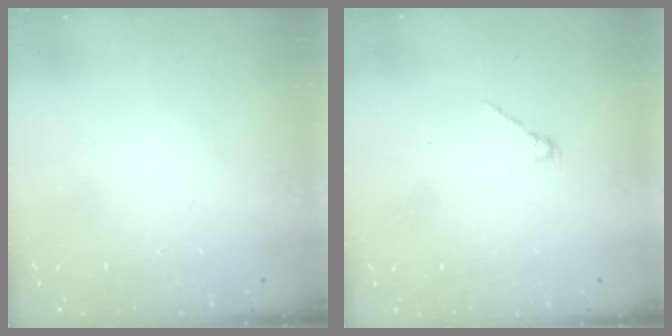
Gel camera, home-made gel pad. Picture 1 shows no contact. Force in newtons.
{"total": 1.3, "press": 1.2, "slide": 0.5}